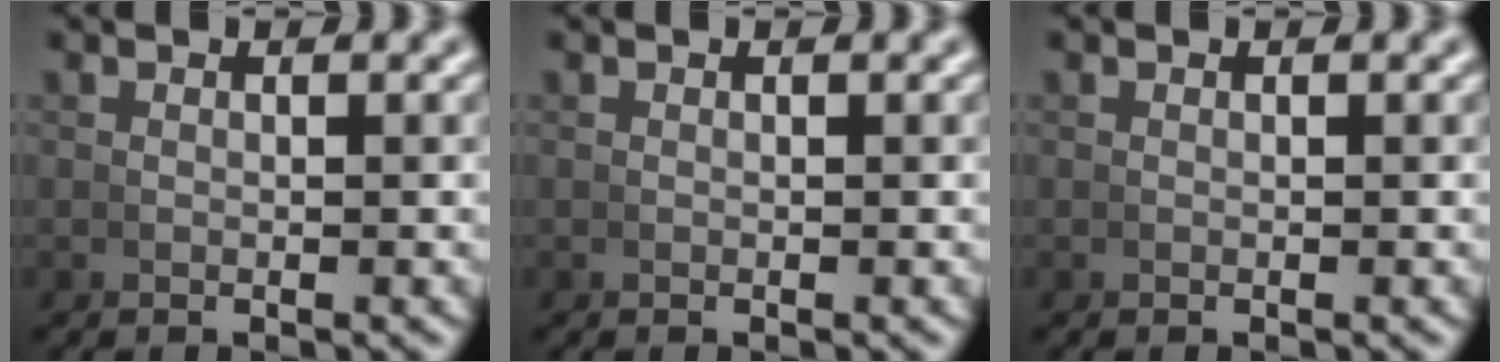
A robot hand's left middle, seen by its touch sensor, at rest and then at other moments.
{"total": 0.0}
{"total": 0.0}